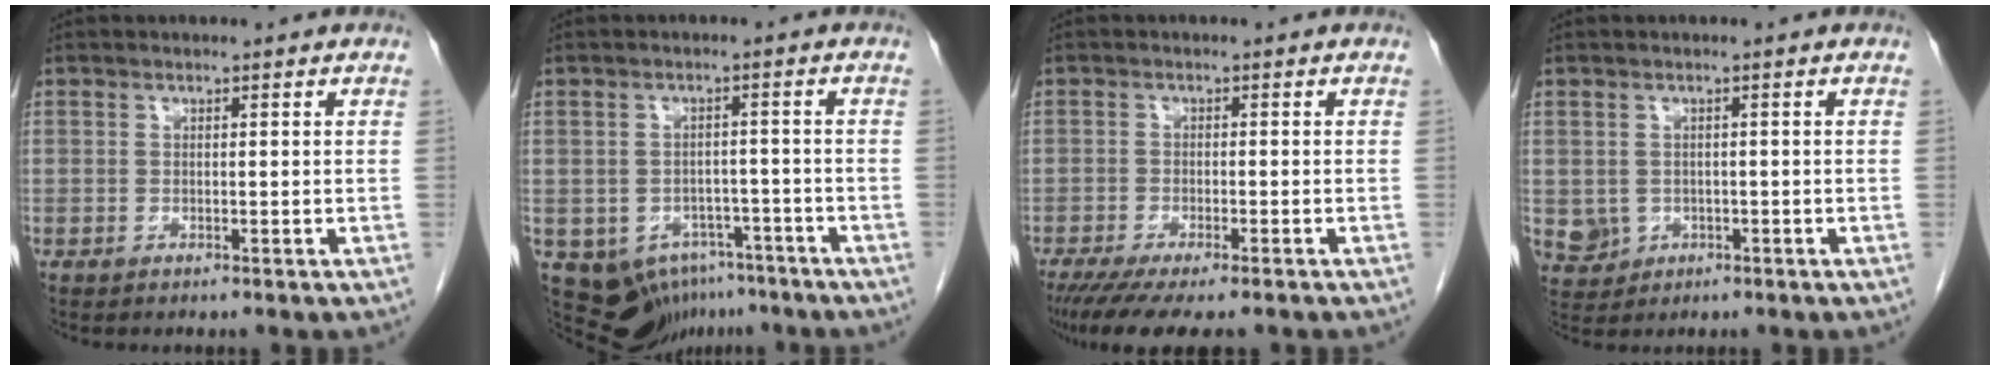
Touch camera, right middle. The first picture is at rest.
{"total": 10.5, "force": [-6.9, 7.0, 3.7], "torque": [-0.056, 0.011, -0.094]}
{"total": 9.8, "force": [-7.7, 1.7, 5.7], "torque": [-0.082, -0.016, -0.118]}
{"total": 6.1, "force": [-1.5, 5.7, 1.5], "torque": [-0.042, 0.000, -0.013]}